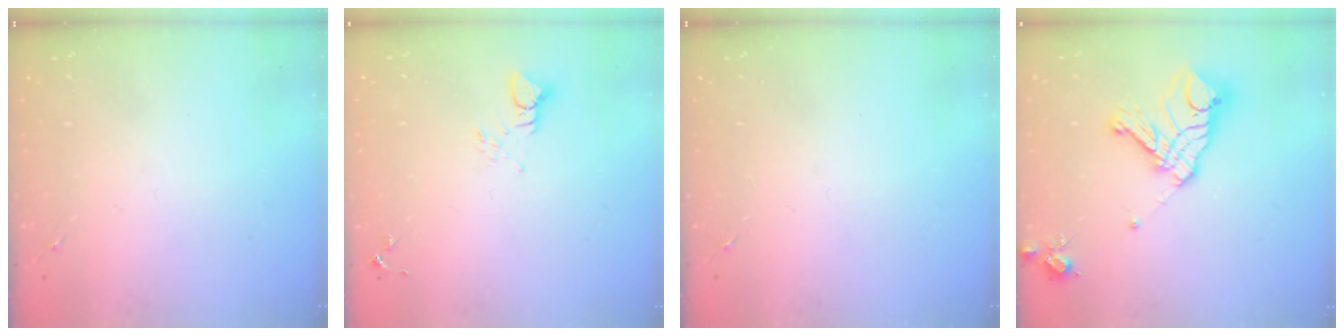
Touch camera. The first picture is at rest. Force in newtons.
{"total": 3.9, "press": 3.9, "slide": 0.4}
{"total": 0.0}
{"total": 17.6, "press": 17.5, "slide": 1.9}